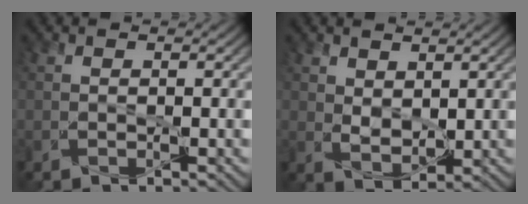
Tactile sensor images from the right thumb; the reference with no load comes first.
{"total": 3.2, "force": [2.0, 1.9, 1.7], "torque": [-0.043, -0.006, 0.039]}